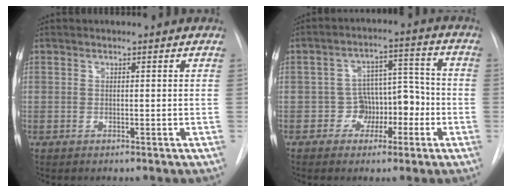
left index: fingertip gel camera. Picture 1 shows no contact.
{"total": 6.5, "force": [-2.6, 5.3, 2.8], "torque": [-0.027, 0.037, -0.036]}